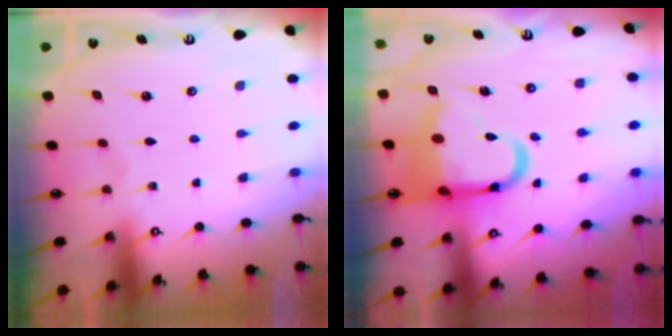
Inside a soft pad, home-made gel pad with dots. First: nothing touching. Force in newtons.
{"total": 12.1, "press": 11.9, "slide": 2.5}